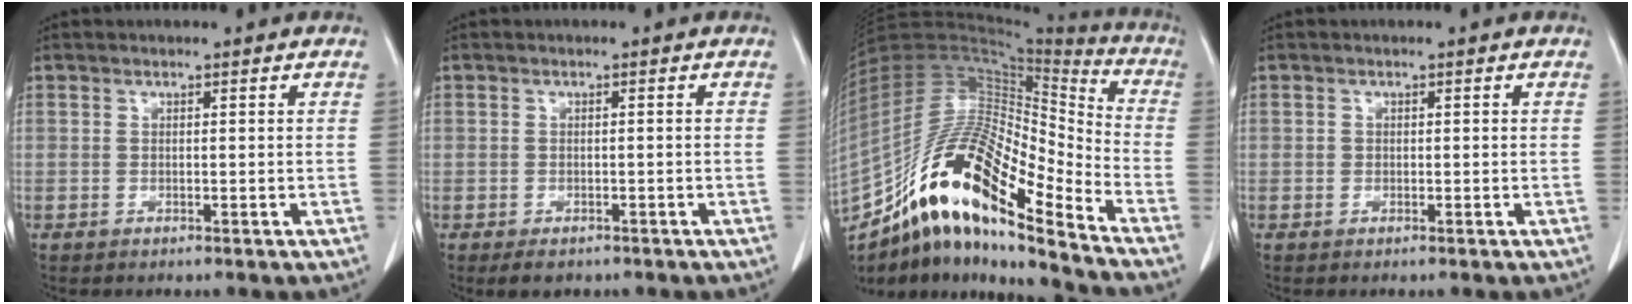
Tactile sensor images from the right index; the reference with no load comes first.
{"total": 2.6, "force": [-1.8, 1.5, 1.2], "torque": [-0.013, -0.001, -0.018]}
{"total": 22.9, "force": [-14.8, 4.3, 16.9], "torque": [-0.339, 0.001, -0.269]}
{"total": 0.5, "force": [0.0, 0.5, 0.2], "torque": [0.000, 0.003, -0.001]}